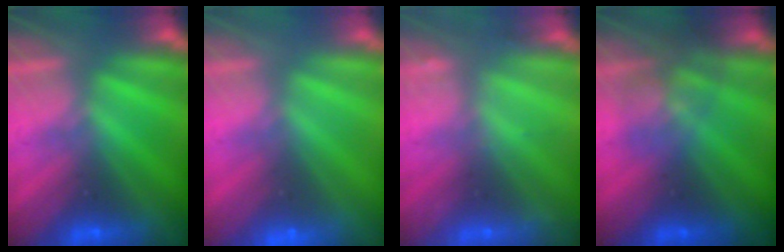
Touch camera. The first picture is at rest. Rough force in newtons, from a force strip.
{"total": 2.3}
{"total": 2.3}
{"total": 1.8}